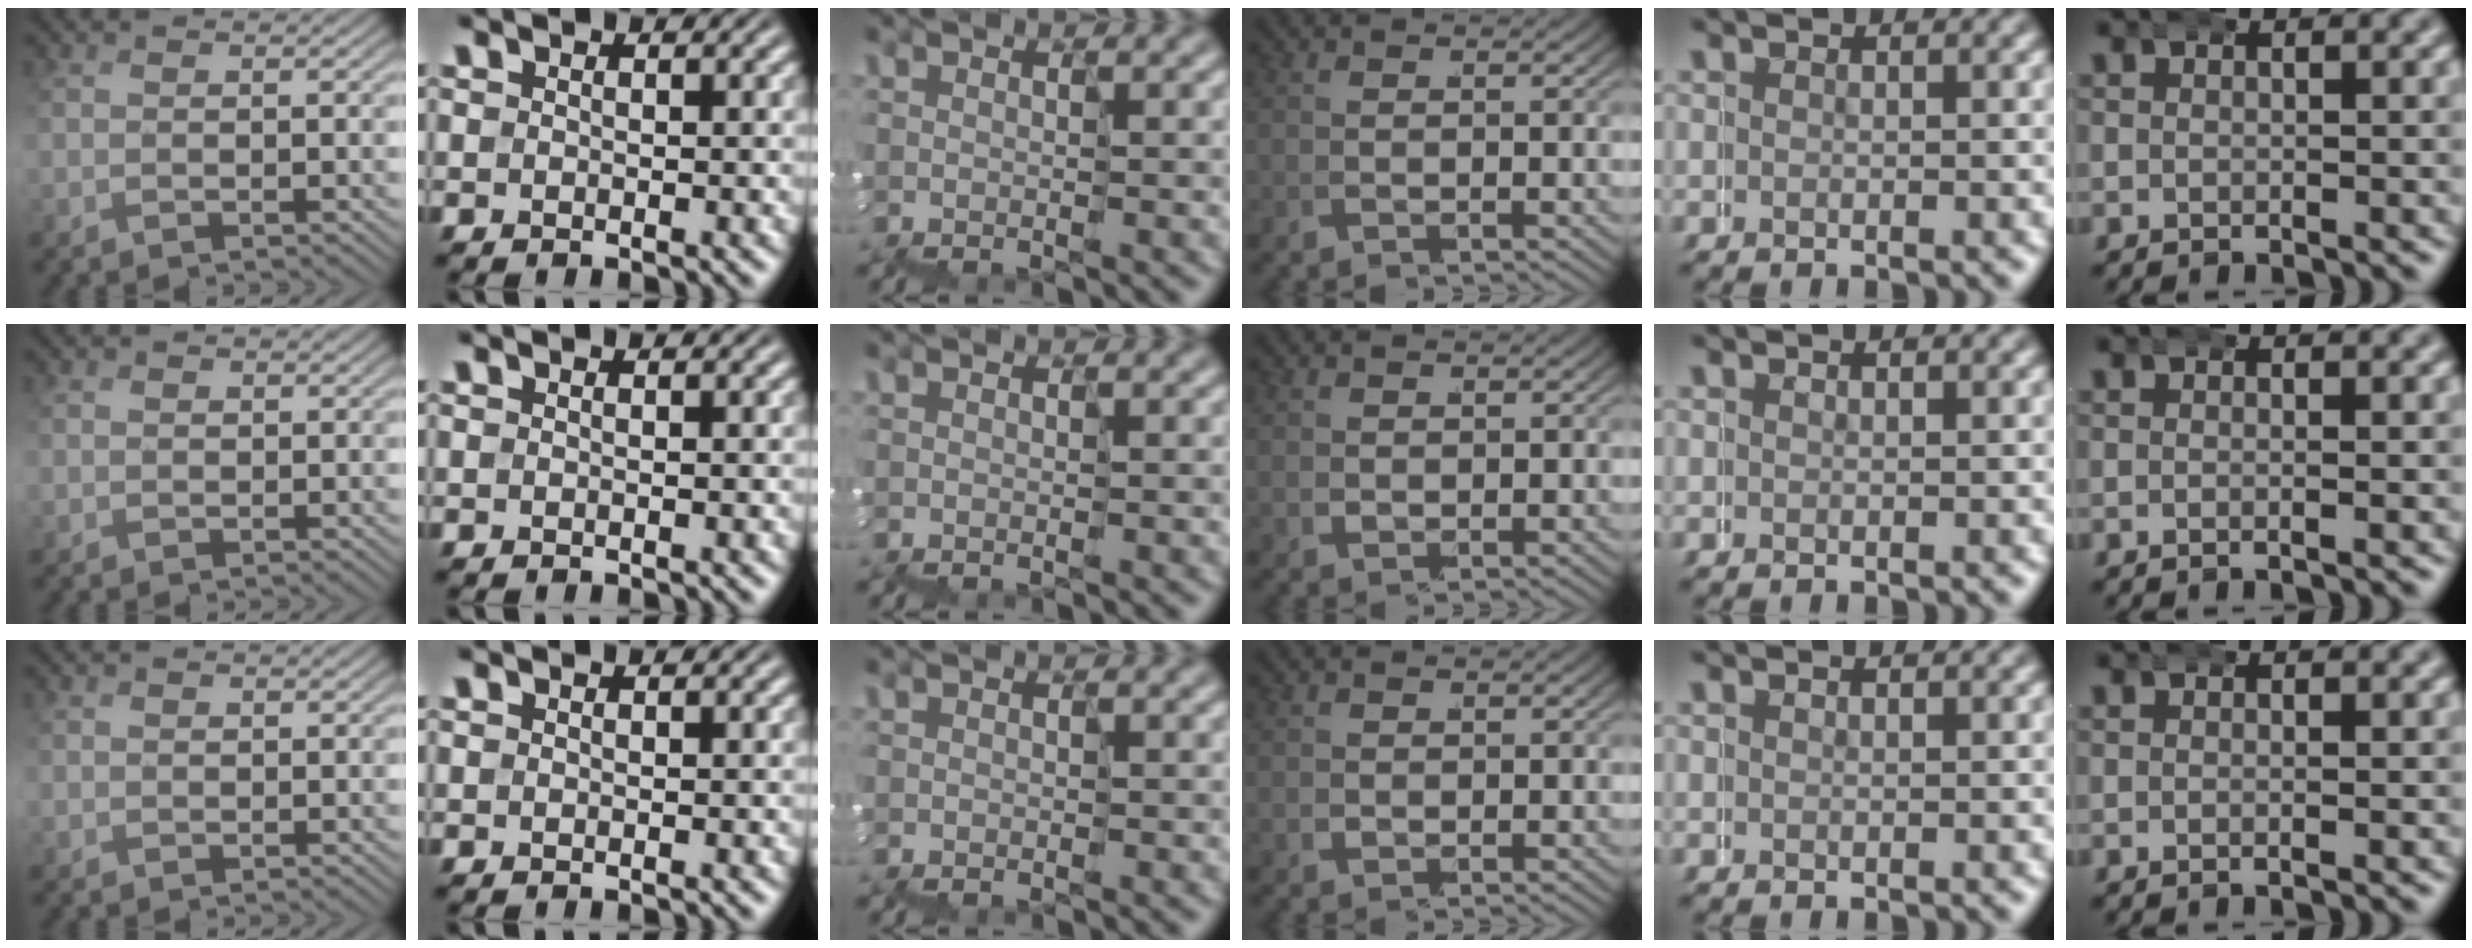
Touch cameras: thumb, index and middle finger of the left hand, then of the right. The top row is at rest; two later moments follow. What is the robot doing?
{"motion": "wrap", "object": "cloth"}